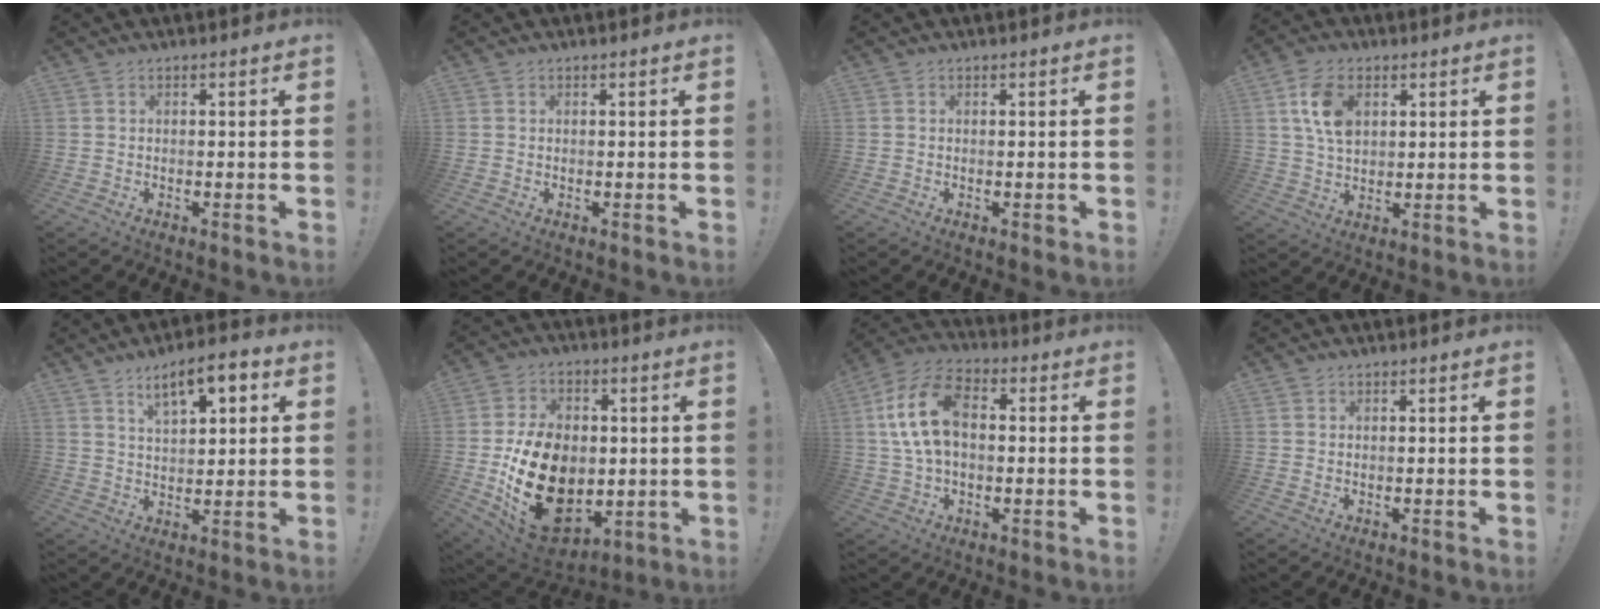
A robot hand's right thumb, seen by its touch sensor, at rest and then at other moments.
{"total": 0.0}
{"total": 0.6, "force": [0.1, 0.4, 0.4], "torque": [-0.004, -0.001, 0.001]}
{"total": 10.6, "force": [3.5, 7.0, 7.2], "torque": [-0.135, 0.003, 0.067]}
{"total": 9.9, "force": [5.1, 4.0, 7.5], "torque": [-0.113, -0.016, 0.087]}
{"total": 25.4, "force": [-3.7, 18.1, 17.3], "torque": [-0.301, 0.013, -0.033]}
{"total": 15.1, "force": [1.9, 9.5, 11.6], "torque": [-0.215, 0.011, 0.034]}
{"total": 0.6, "force": [0.4, 0.4, 0.2], "torque": [0.000, -0.002, 0.008]}